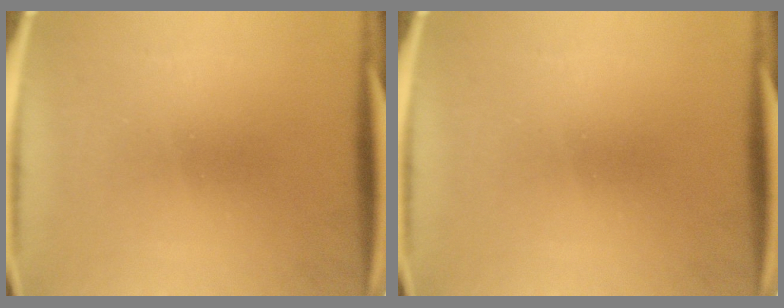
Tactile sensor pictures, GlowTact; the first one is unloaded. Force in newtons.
{"total": 0.0}